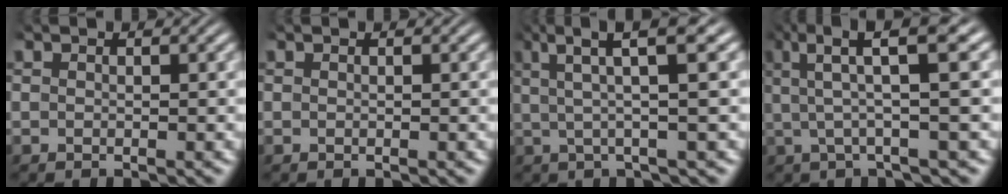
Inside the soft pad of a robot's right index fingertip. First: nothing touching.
{"total": 0.0}
{"total": 7.3, "force": [4.4, 0.7, 5.8], "torque": [-0.091, 0.031, 0.055]}
{"total": 8.1, "force": [4.3, 1.6, 6.7], "torque": [-0.099, 0.032, 0.051]}